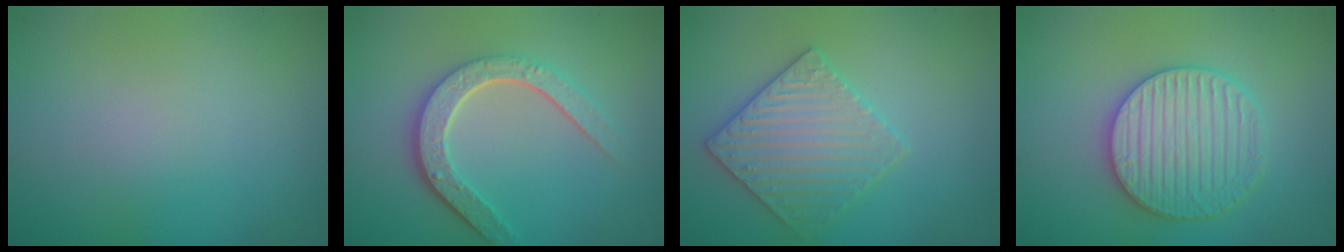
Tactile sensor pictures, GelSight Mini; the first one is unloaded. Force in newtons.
{"total": 4.6, "press": 3.6, "slide": 3.0}
{"total": 3.5, "press": 3.5, "slide": 0.5}
{"total": 4.4, "press": 4.3, "slide": 0.9}